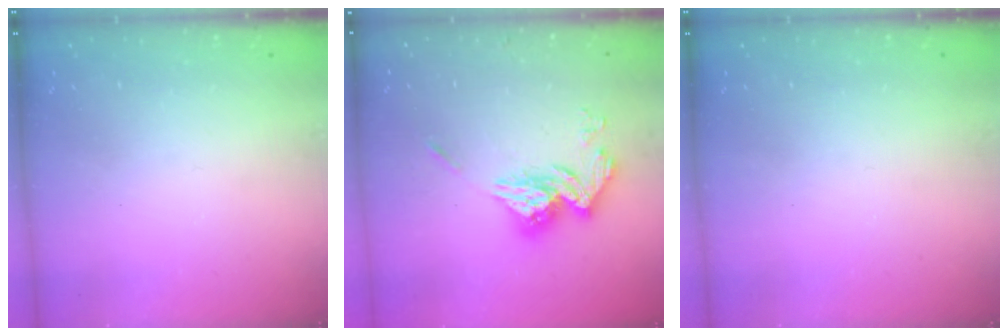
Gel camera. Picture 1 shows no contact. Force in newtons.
{"total": 14.3, "press": 14.3, "slide": 1.3}
{"total": 0.0}